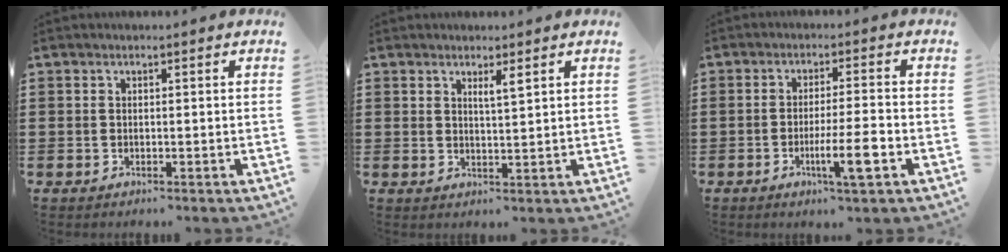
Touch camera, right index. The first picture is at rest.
{"total": 2.1, "force": [1.5, 0.3, 1.4], "torque": [-0.021, -0.003, 0.024]}
{"total": 7.2, "force": [-2.7, 0.7, 6.6], "torque": [-0.119, -0.013, -0.048]}